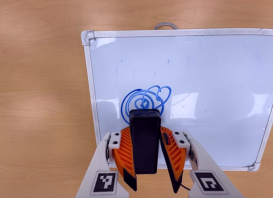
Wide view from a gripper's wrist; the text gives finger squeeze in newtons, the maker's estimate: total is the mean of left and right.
{"total": 7.4, "left": 6.7, "right": 8.2}